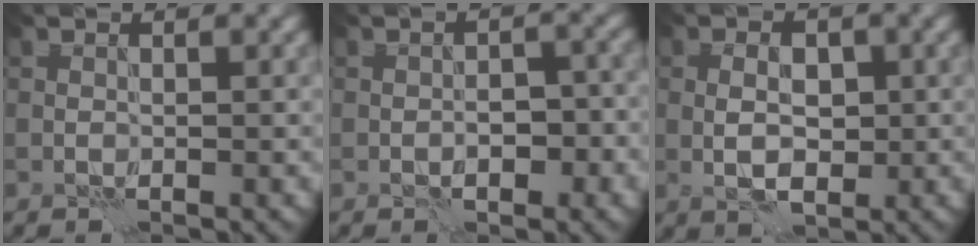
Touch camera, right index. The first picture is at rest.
{"total": 3.0, "force": [-1.2, 1.4, 2.4], "torque": [-0.027, 0.008, -0.017]}
{"total": 3.5, "force": [-0.2, 2.2, 2.8], "torque": [-0.046, 0.001, -0.003]}